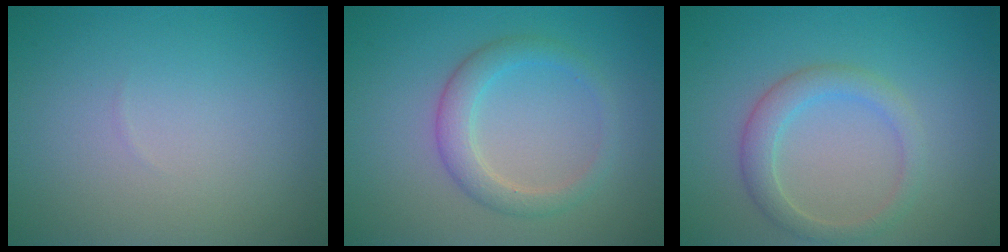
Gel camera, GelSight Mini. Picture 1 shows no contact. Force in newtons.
{"total": 2.8, "press": 2.8, "slide": 0.2}
{"total": 2.7, "press": 2.7, "slide": 0.2}